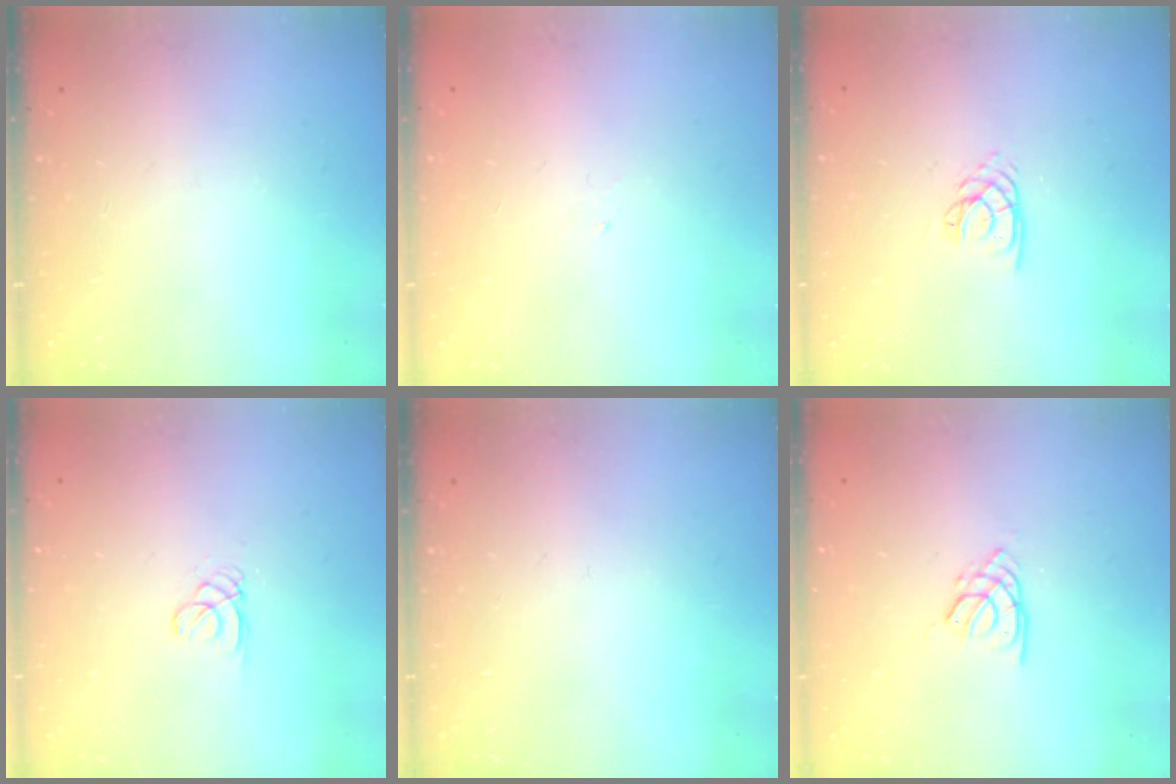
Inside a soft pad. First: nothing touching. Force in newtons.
{"total": 1.3, "press": 1.2, "slide": 0.5}
{"total": 1.9, "press": 1.8, "slide": 0.3}
{"total": 0.6, "press": 0.6, "slide": 0.1}
{"total": 0.0}
{"total": 3.2, "press": 3.1, "slide": 0.7}